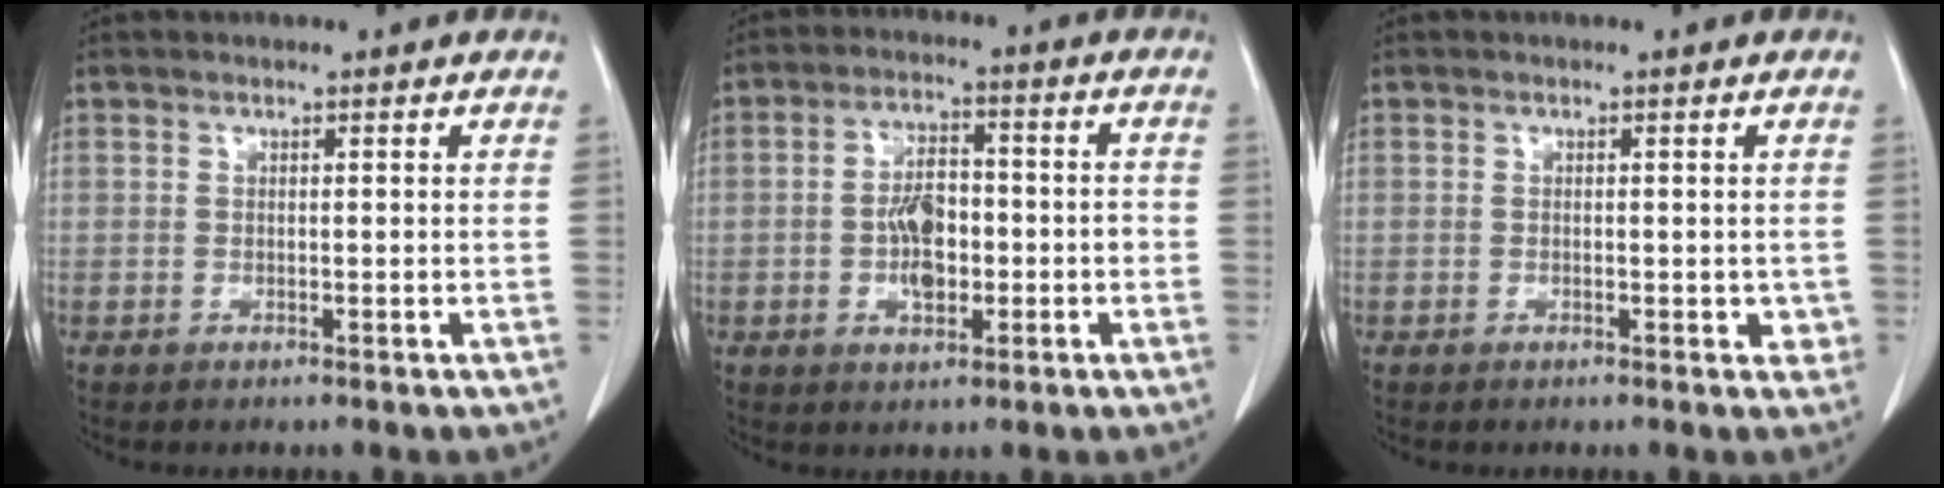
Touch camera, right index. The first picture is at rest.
{"total": 7.1, "force": [-1.6, 3.5, 6.0], "torque": [-0.114, 0.015, -0.024]}
{"total": 1.7, "force": [-0.3, 1.0, 1.3], "torque": [-0.008, 0.001, -0.004]}